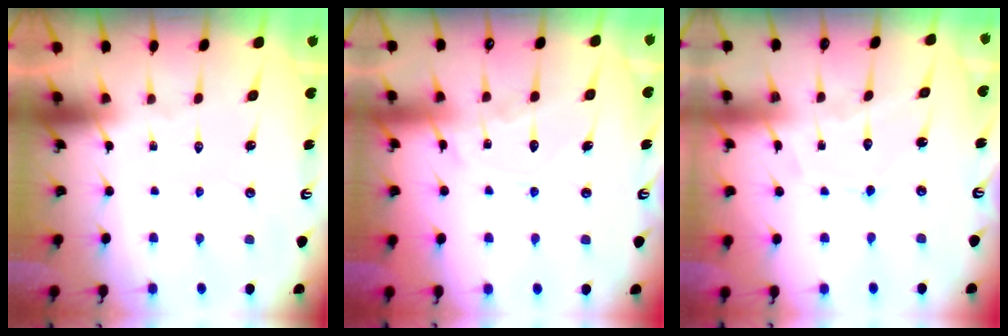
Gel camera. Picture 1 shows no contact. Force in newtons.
{"total": 10.7, "press": 10.6, "slide": 0.9}
{"total": 6.9, "press": 6.9, "slide": 0.3}